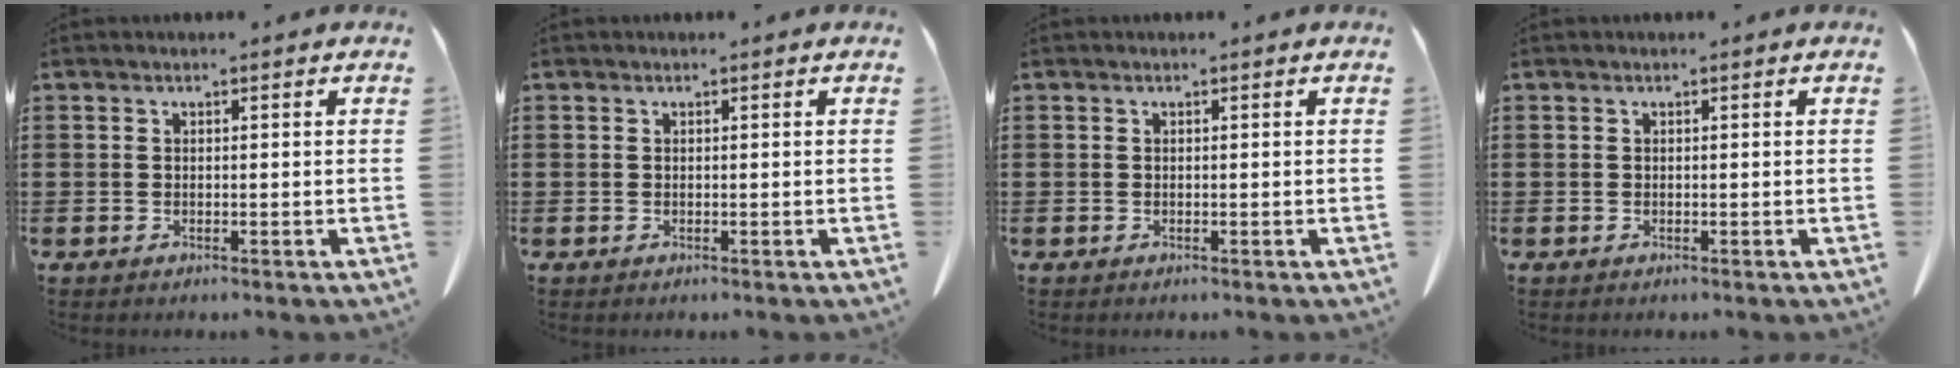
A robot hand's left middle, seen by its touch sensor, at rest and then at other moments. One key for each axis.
{"total": 0.0}
{"total": 0.0}
{"total": 0.0}